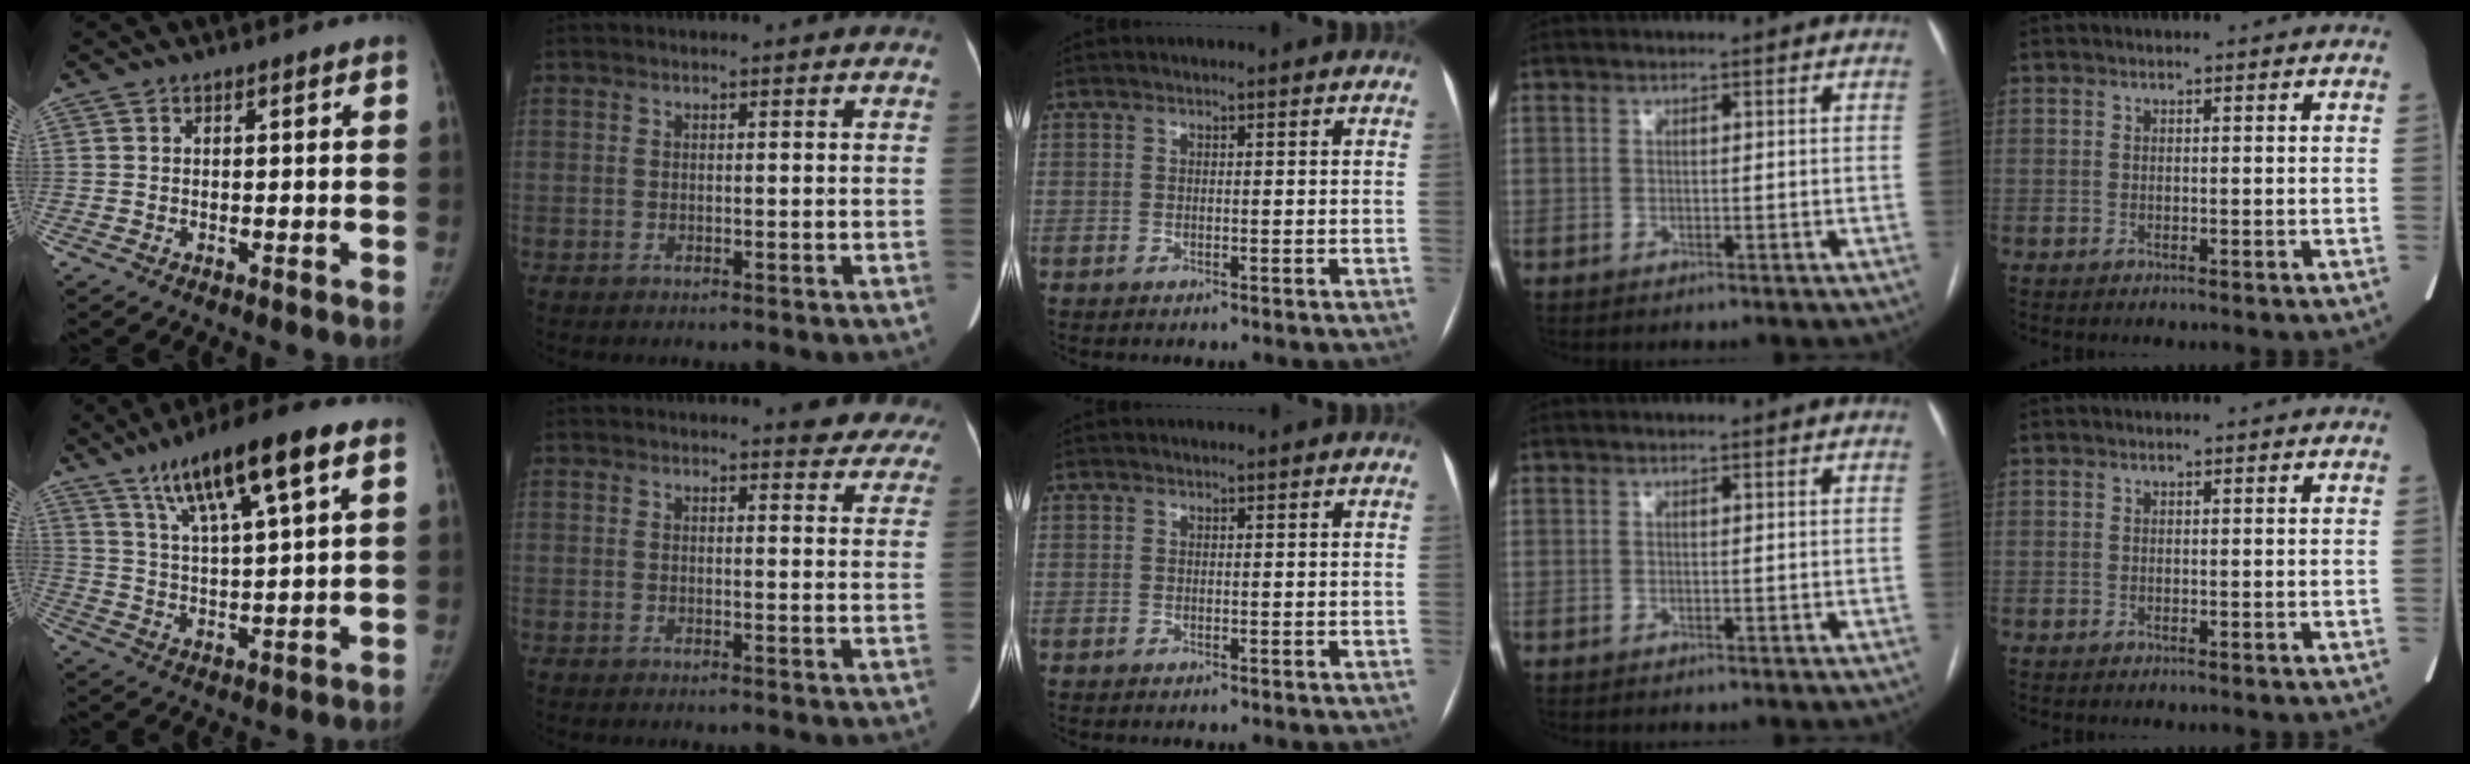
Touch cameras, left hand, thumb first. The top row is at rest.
{"thumb": {"total": 15.5, "force": [8.6, 2.9, 12.6], "torque": [-0.210, -0.020, 0.151]}, "index": {"total": 6.9, "force": [6.5, 1.8, 1.7], "torque": [0.003, -0.017, 0.046]}}